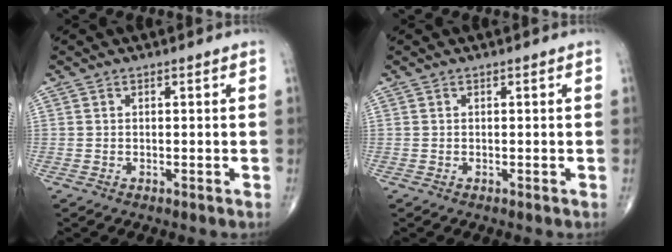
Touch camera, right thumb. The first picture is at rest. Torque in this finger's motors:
{"motor_torque": [0.00, 0.00, 0.02, 0.02, 0.00]}